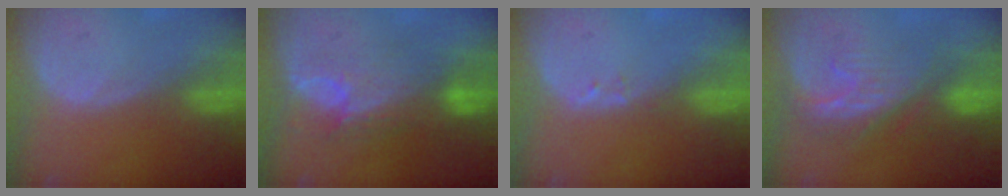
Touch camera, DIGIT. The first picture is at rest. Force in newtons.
{"total": 7.6, "press": 7.4, "slide": 1.5}
{"total": 1.0, "press": 0.9, "slide": 0.5}
{"total": 7.7, "press": 7.5, "slide": 1.5}